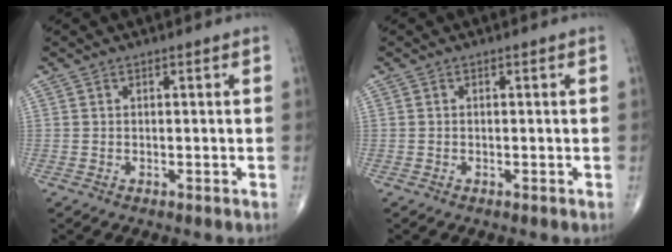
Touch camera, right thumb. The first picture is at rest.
{"total": 0.0}